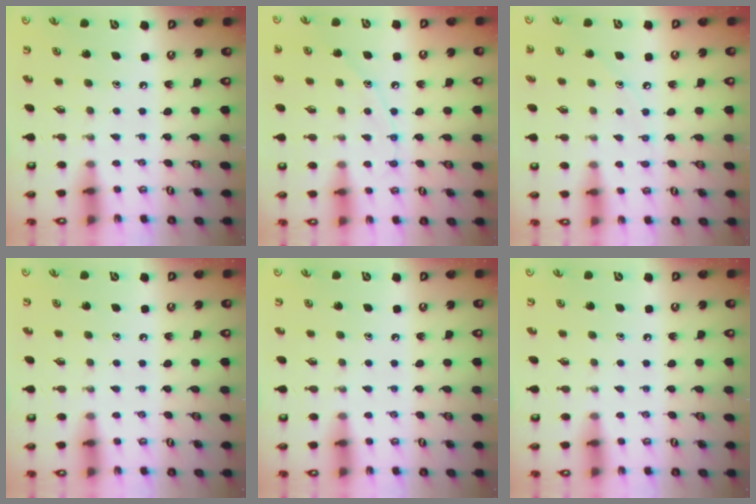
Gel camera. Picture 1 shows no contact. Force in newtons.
{"total": 8.0, "press": 7.9, "slide": 0.6}
{"total": 5.8, "press": 5.7, "slide": 0.6}
{"total": 0.0}
{"total": 0.0}
{"total": 0.0}